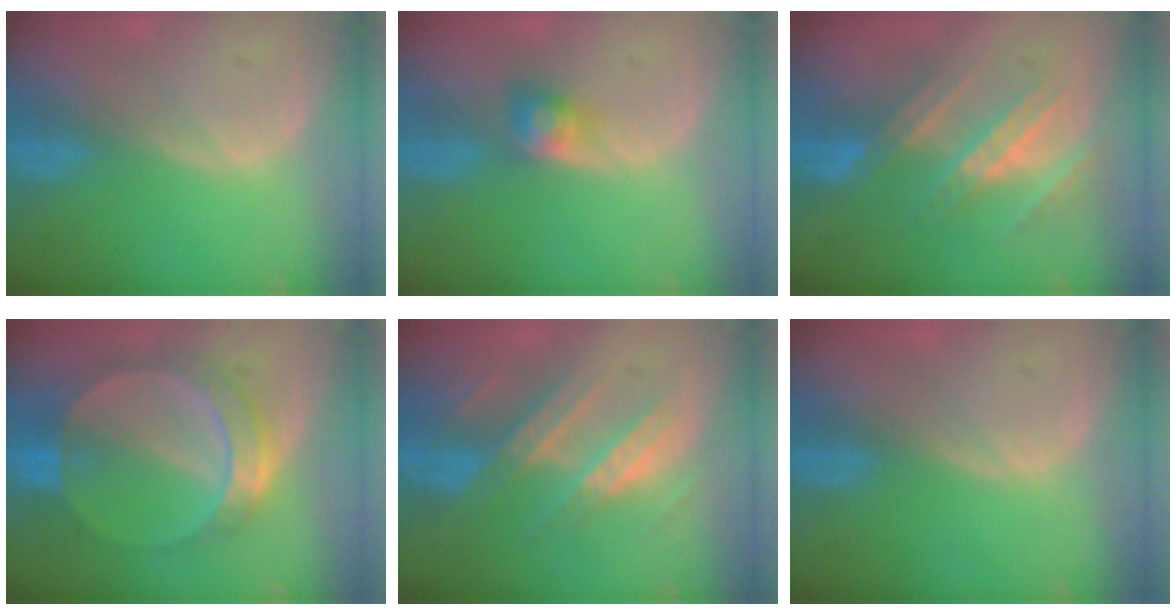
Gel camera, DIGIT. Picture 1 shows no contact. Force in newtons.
{"total": 2.9, "press": 2.8, "slide": 0.1}
{"total": 7.9, "press": 7.5, "slide": 2.2}
{"total": 7.8, "press": 7.5, "slide": 2.0}
{"total": 8.9, "press": 7.8, "slide": 4.2}
{"total": 0.0}